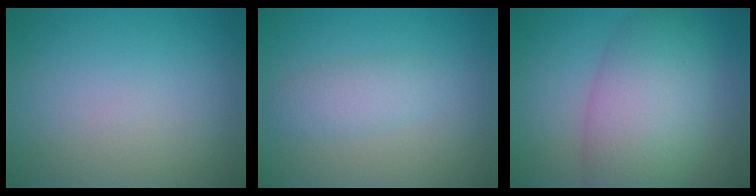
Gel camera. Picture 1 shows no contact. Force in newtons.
{"total": 2.1, "press": 2.1, "slide": 0.1}
{"total": 7.8, "press": 7.8, "slide": 0.2}